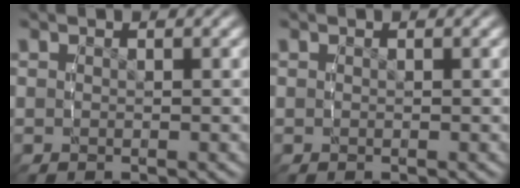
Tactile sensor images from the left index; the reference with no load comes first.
{"total": 0.0}